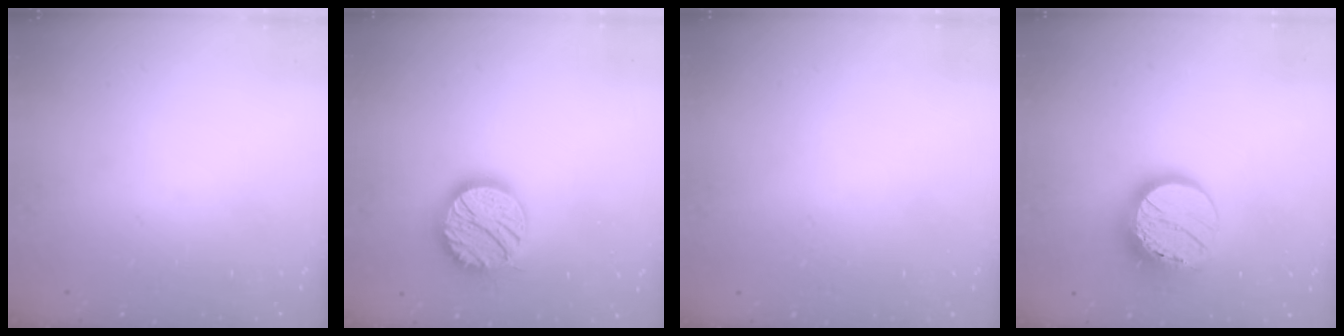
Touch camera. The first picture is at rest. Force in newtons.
{"total": 15.7, "press": 15.7, "slide": 1.0}
{"total": 0.5, "press": 0.5, "slide": 0.1}
{"total": 14.4, "press": 14.3, "slide": 1.1}